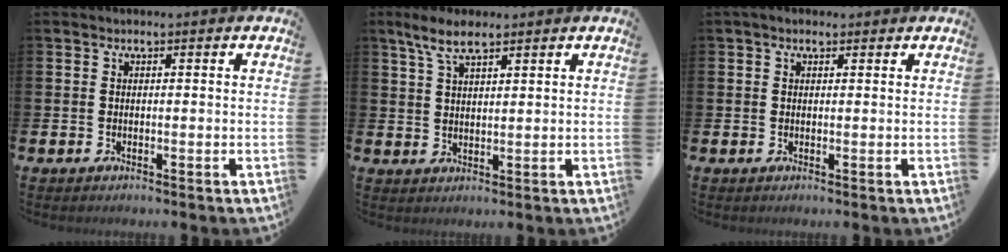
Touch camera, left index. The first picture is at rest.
{"total": 5.6, "force": [4.3, 1.6, 3.2], "torque": [-0.064, -0.007, 0.074]}
{"total": 1.7, "force": [1.2, 1.0, 0.8], "torque": [-0.011, 0.008, 0.019]}